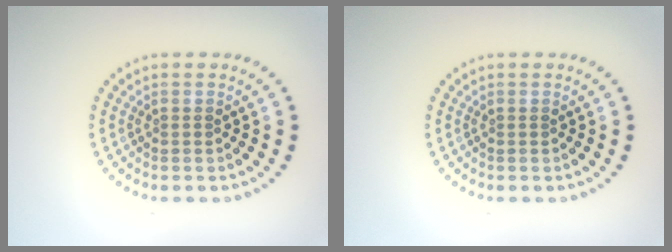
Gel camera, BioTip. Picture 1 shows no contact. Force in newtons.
{"total": 0.0}